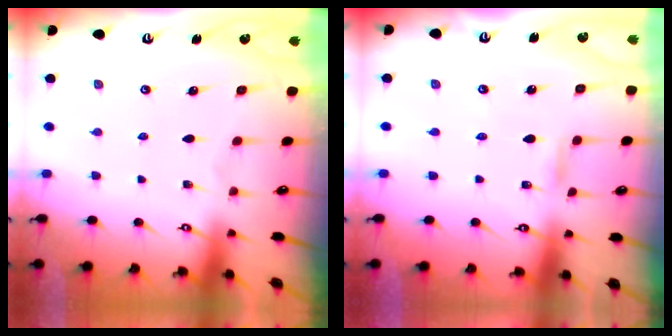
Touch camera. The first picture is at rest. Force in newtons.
{"total": 3.0, "press": 3.0, "slide": 0.2}